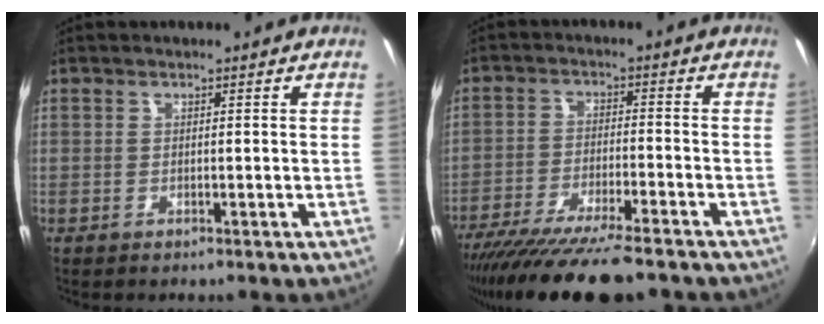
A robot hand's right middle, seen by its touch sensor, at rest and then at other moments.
{"total": 16.2, "force": [-13.6, 1.7, 8.7], "torque": [-0.173, -0.043, -0.222]}